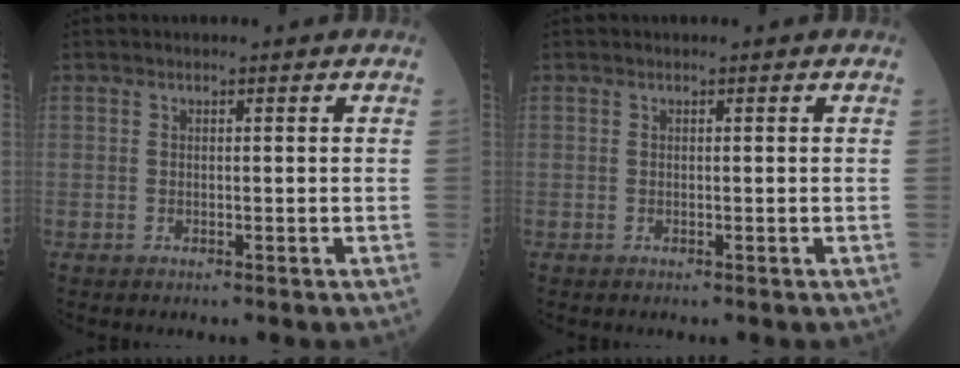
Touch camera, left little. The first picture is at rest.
{"total": 0.0}